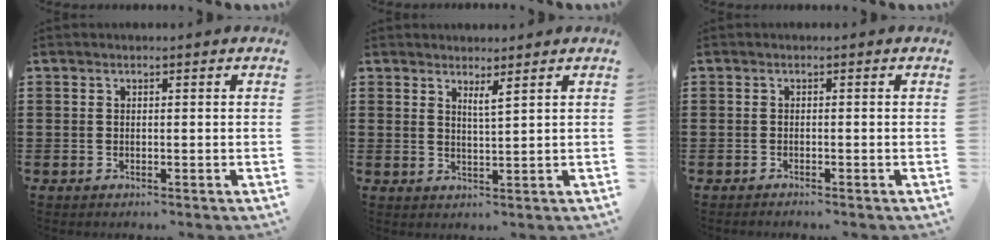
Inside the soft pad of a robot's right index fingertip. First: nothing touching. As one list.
[{"total": 1.9, "force": [1.6, -0.3, 1.0], "torque": [-0.023, -0.002, 0.030]}, {"total": 0.7, "force": [-0.7, 0.0, 0.1], "torque": [-0.003, -0.002, -0.014]}]